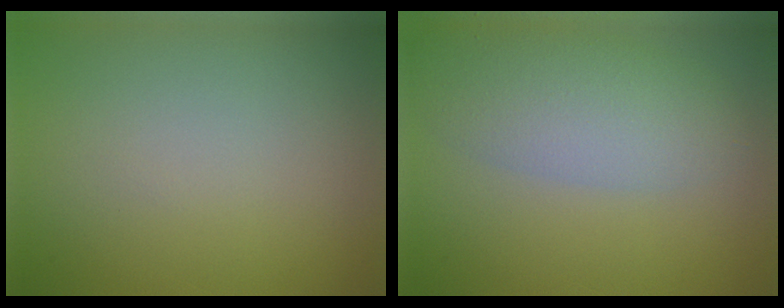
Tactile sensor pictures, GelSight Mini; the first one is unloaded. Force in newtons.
{"total": 5.4, "press": 5.4, "slide": 0.3}